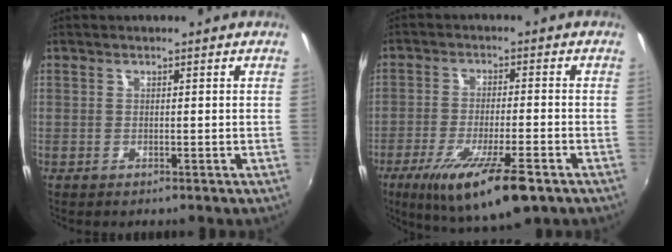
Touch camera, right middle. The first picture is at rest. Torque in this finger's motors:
{"motor_torque": [1.65, -0.49, 0.79, 0.21]}